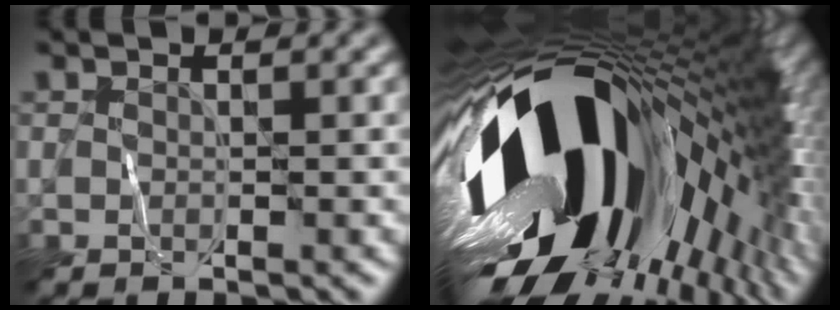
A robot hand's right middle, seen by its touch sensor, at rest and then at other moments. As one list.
[{"total": 20.6, "force": [-0.7, 11.1, 17.3], "torque": [-0.314, -0.054, -0.008]}]